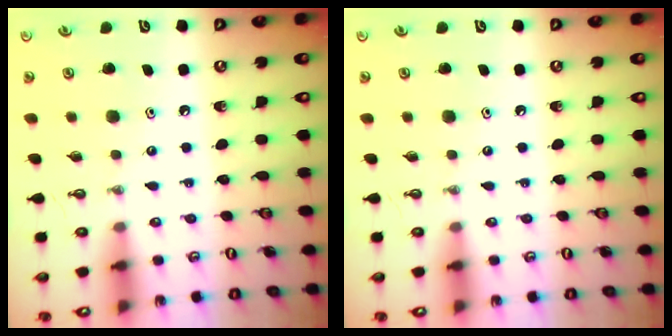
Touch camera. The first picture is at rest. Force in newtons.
{"total": 0.0}